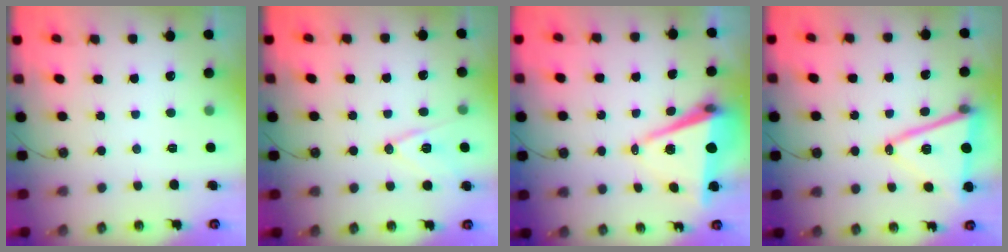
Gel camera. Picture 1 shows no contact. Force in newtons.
{"total": 11.5, "press": 11.1, "slide": 3.2}
{"total": 8.4, "press": 7.3, "slide": 4.1}
{"total": 15.4, "press": 14.9, "slide": 3.9}